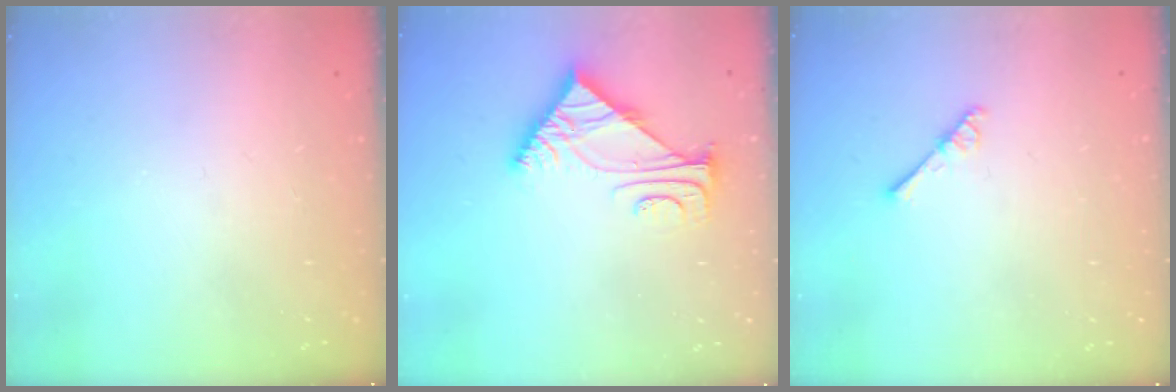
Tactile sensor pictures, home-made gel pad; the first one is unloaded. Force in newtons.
{"total": 5.6, "press": 5.5, "slide": 0.8}
{"total": 2.6, "press": 2.6, "slide": 0.3}